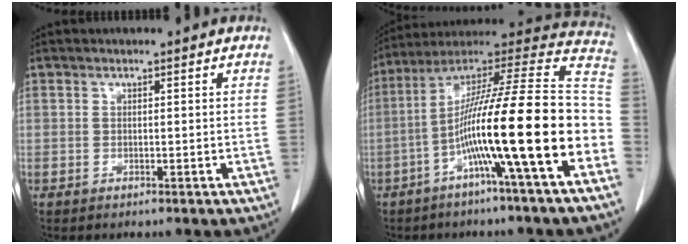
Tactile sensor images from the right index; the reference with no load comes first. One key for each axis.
{"total": 22.7, "fx": -6.8, "fy": -0.4, "fz": 21.6, "tx": -0.323, "ty": 0.007, "tz": -0.126}